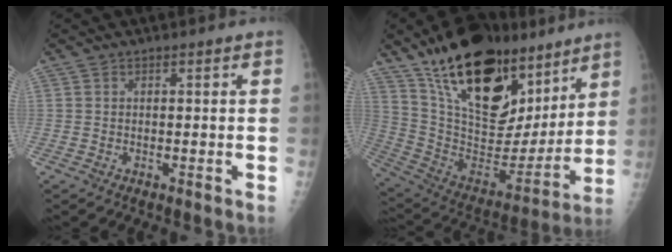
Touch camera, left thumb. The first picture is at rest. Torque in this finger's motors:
{"motor_torque": [2.51, 2.51, 1.39, -1.39, 0.40]}